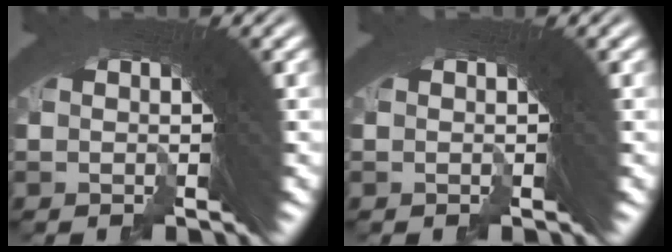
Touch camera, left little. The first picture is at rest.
{"total": 0.0}